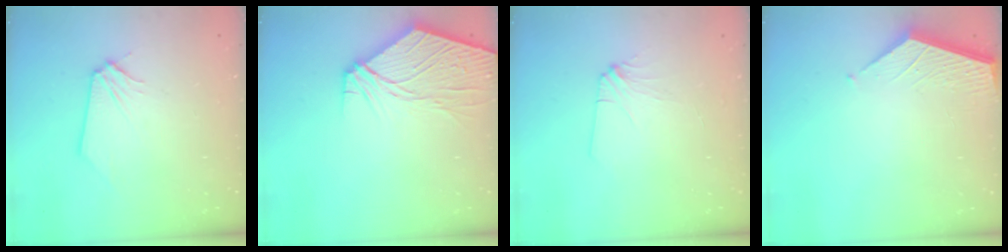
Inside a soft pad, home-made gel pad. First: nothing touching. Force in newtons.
{"total": 10.5, "press": 10.4, "slide": 1.9}
{"total": 3.0, "press": 3.0, "slide": 0.3}
{"total": 3.5, "press": 3.5, "slide": 0.3}